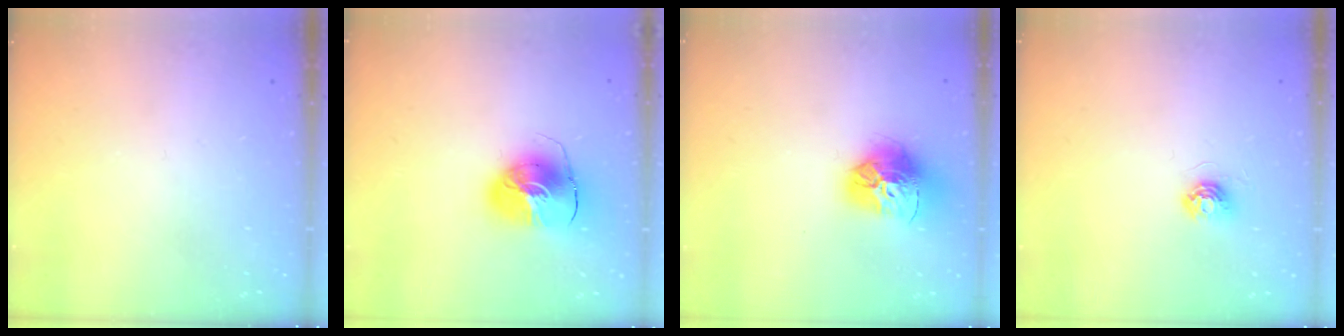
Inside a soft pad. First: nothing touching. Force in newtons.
{"total": 10.6, "press": 10.5, "slide": 1.7}
{"total": 15.9, "press": 15.9, "slide": 1.6}
{"total": 5.1, "press": 5.1, "slide": 0.5}